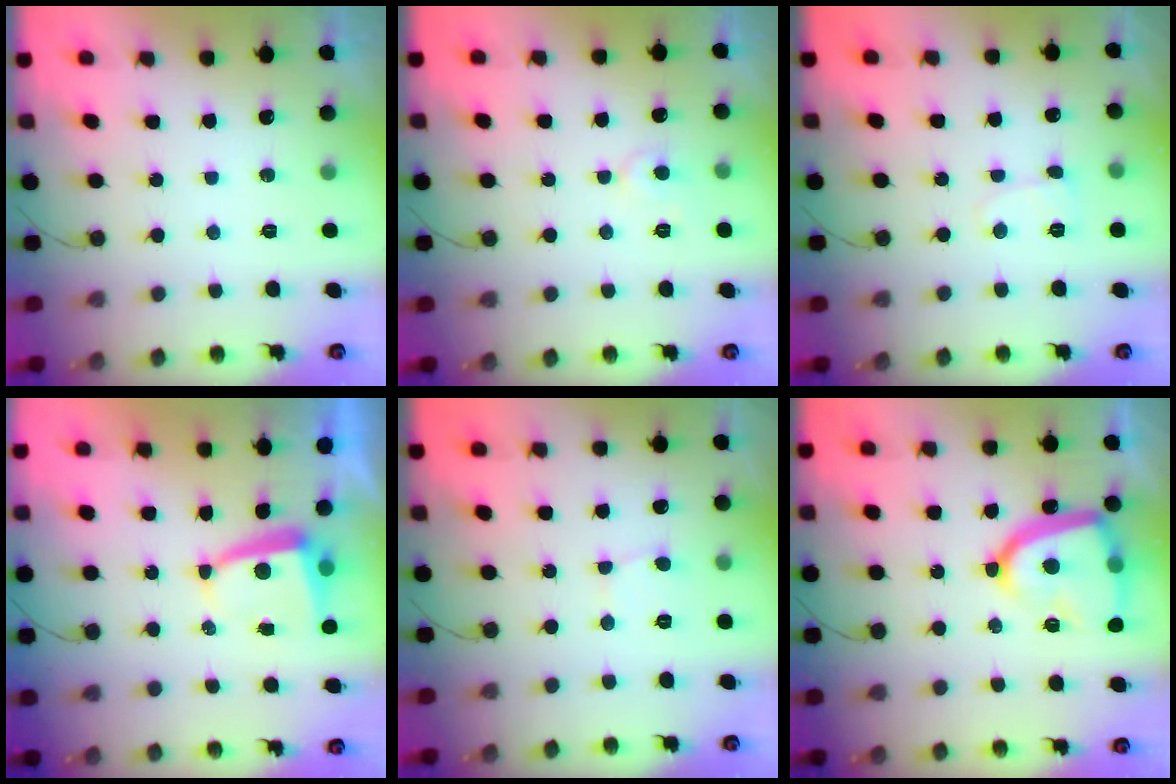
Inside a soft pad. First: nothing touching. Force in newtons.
{"total": 4.1, "press": 4.1, "slide": 0.6}
{"total": 4.3, "press": 4.3, "slide": 0.5}
{"total": 5.3, "press": 5.2, "slide": 0.7}
{"total": 2.2, "press": 2.2, "slide": 0.2}
{"total": 17.4, "press": 17.3, "slide": 1.7}